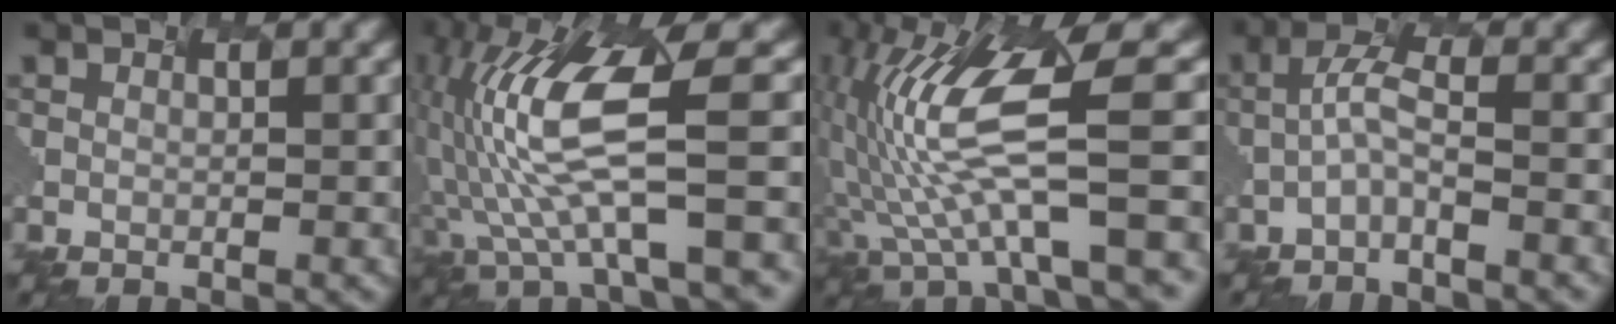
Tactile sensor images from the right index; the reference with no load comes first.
{"total": 10.5, "force": [-1.3, 2.0, 10.2], "torque": [-0.208, 0.011, -0.005]}
{"total": 10.2, "force": [-0.2, 2.0, 9.9], "torque": [-0.201, 0.001, 0.018]}
{"total": 2.4, "force": [-1.7, 0.1, 1.7], "torque": [-0.045, 0.011, -0.029]}